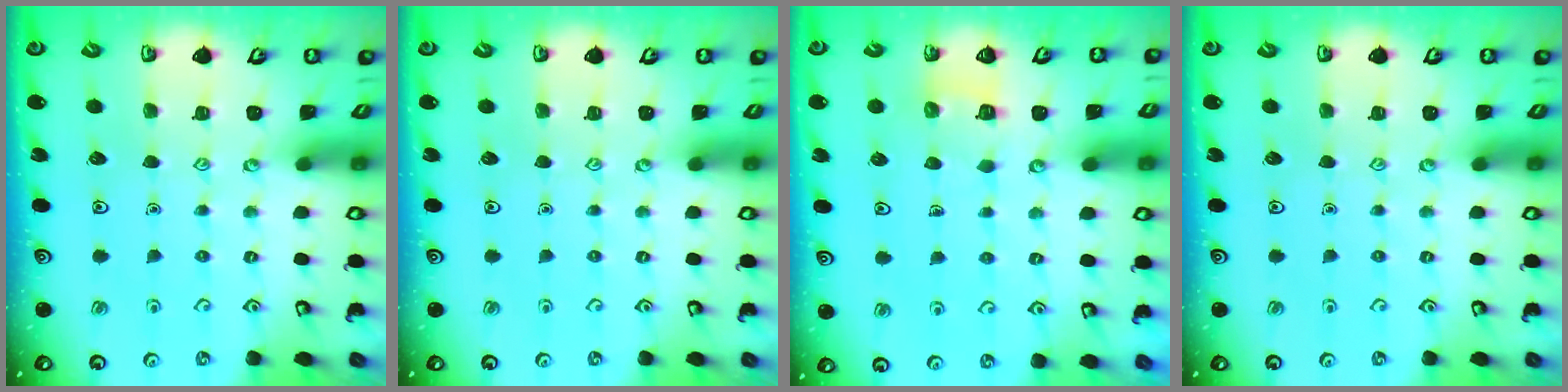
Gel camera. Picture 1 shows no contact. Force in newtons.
{"total": 0.0}
{"total": 3.3, "press": 3.3, "slide": 0.2}
{"total": 0.0}